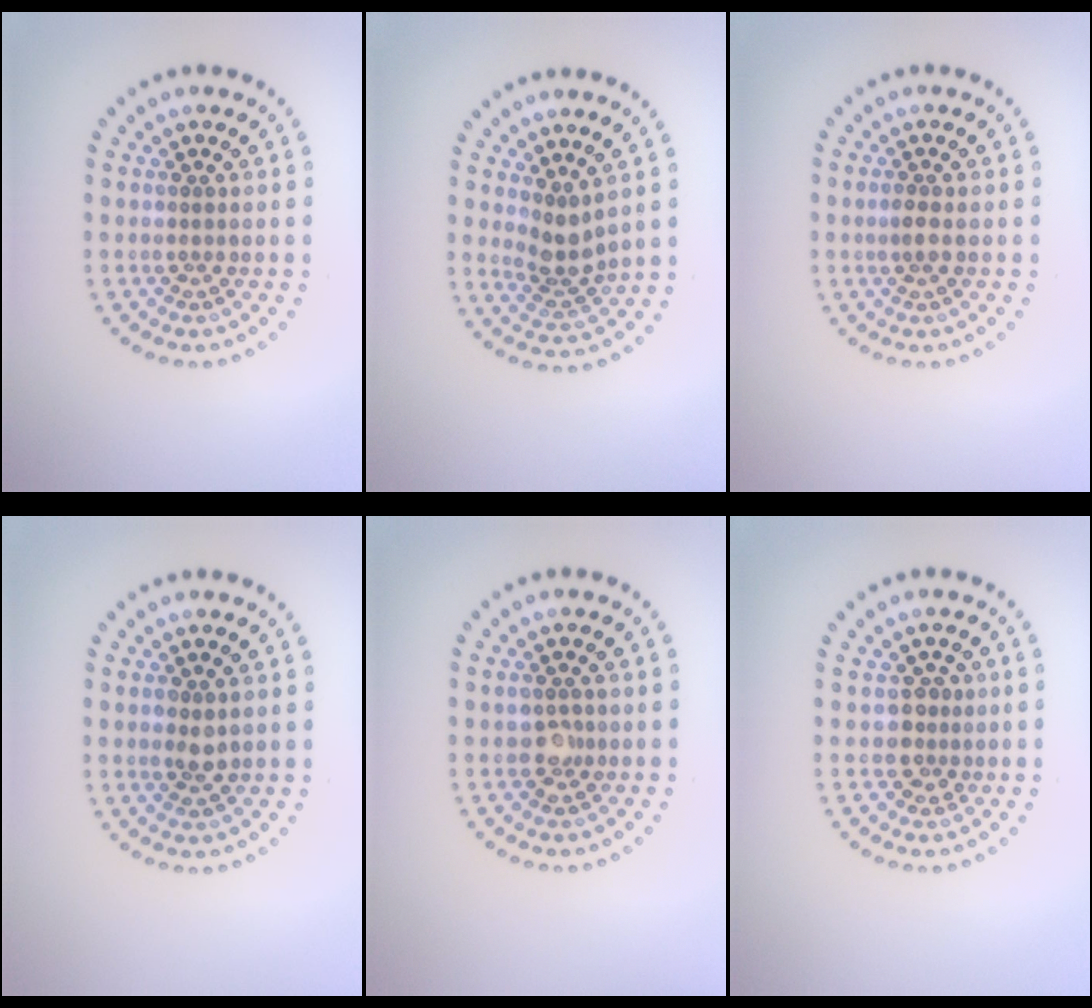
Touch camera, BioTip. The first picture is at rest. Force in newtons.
{"total": 2.5, "press": 1.9, "slide": 1.6}
{"total": 1.0, "press": 1.0, "slide": 0.3}
{"total": 1.5, "press": 1.5, "slide": 0.3}
{"total": 1.4, "press": 1.4, "slide": 0.1}
{"total": 2.0, "press": 1.7, "slide": 1.0}